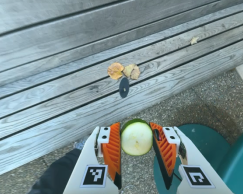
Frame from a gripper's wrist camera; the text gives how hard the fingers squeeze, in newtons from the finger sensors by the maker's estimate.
{"total": 9.2, "left": 9.5, "right": 9.0}